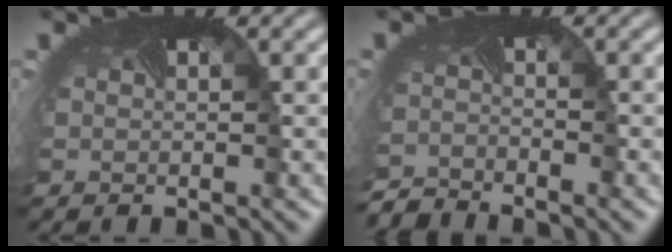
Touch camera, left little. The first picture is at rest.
{"total": 3.1, "force": [-3.1, -0.1, -0.5], "torque": [-0.005, -0.019, -0.064]}